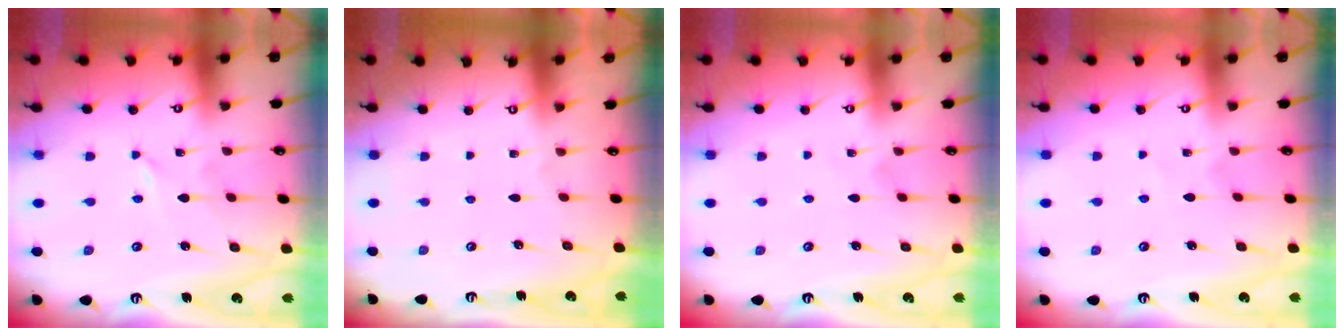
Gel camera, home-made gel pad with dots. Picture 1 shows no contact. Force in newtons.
{"total": 0.0}
{"total": 2.4, "press": 2.4, "slide": 0.2}
{"total": 2.8, "press": 2.7, "slide": 0.3}